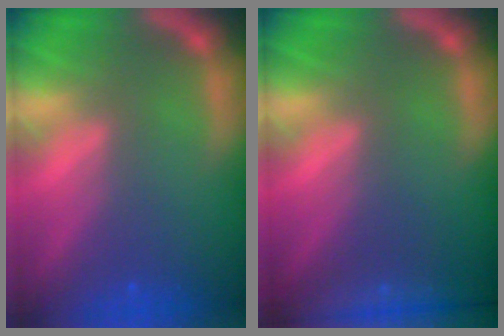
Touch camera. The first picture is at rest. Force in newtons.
{"total": 8.0}